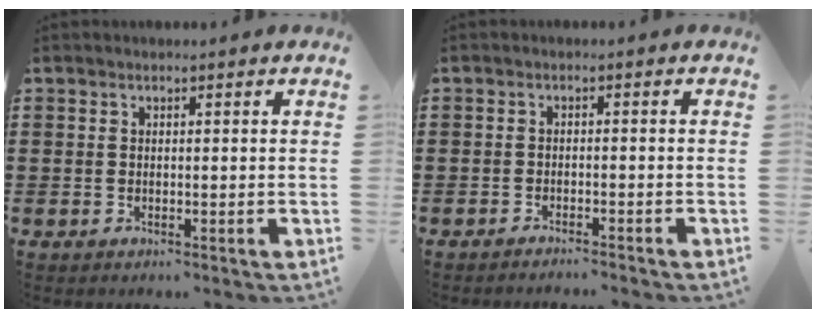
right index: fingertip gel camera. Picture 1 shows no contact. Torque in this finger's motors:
{"motor_torque": [-0.91, 1.08, -0.13, -0.04]}